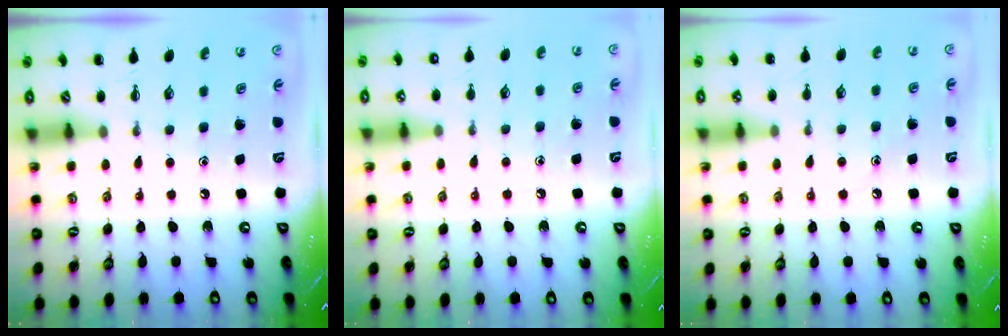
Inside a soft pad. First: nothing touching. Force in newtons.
{"total": 7.2, "press": 6.8, "slide": 2.1}
{"total": 5.2, "press": 5.0, "slide": 1.5}